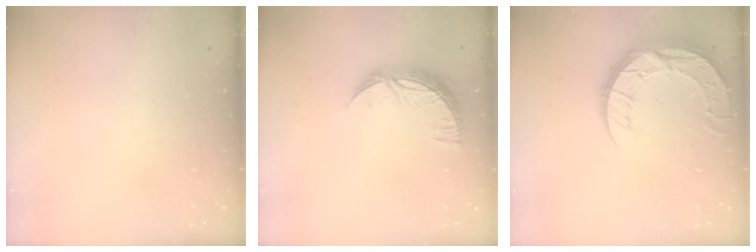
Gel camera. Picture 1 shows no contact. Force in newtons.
{"total": 10.0, "press": 10.0, "slide": 0.5}
{"total": 15.6, "press": 15.6, "slide": 1.1}